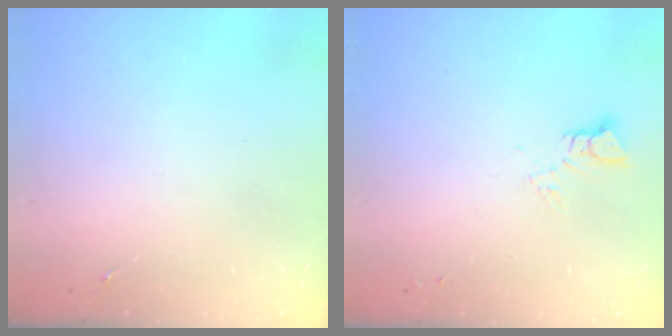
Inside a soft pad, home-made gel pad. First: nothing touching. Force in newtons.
{"total": 3.4, "press": 3.4, "slide": 0.2}